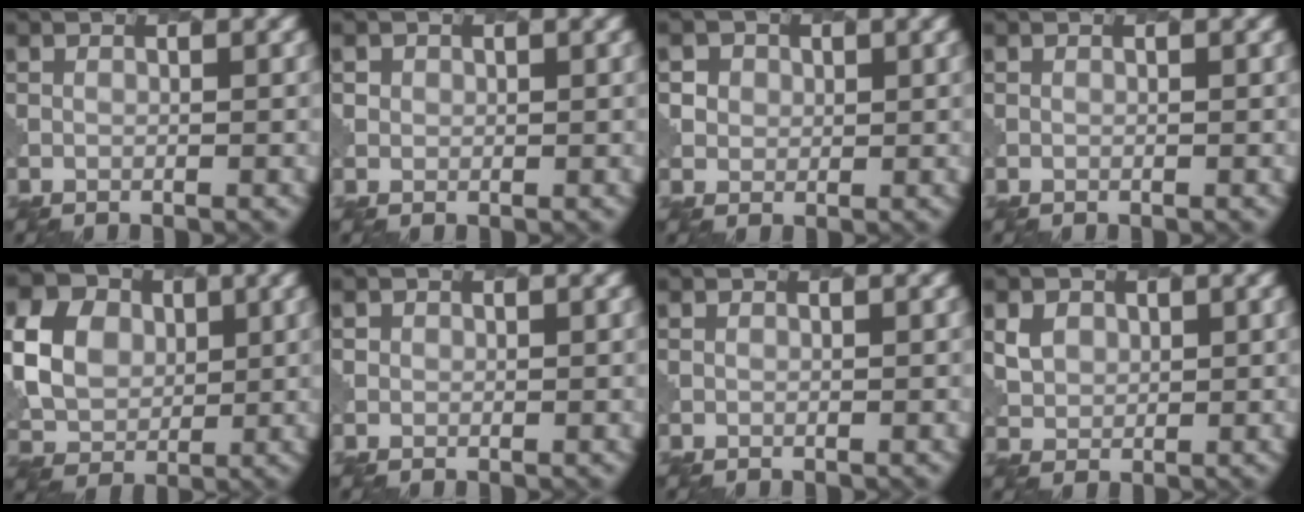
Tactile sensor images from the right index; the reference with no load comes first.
{"total": 1.1, "force": [0.5, 1.0, -0.1], "torque": [0.008, -0.002, 0.005]}
{"total": 3.4, "force": [1.8, 2.7, 0.8], "torque": [-0.017, 0.008, 0.023]}
{"total": 0.0}
{"total": 7.9, "force": [1.5, 6.5, 4.3], "torque": [-0.113, 0.013, 0.017]}
{"total": 0.9, "force": [0.3, 0.8, -0.1], "torque": [0.011, -0.002, 0.002]}
{"total": 0.0}
{"total": 2.6, "force": [1.3, 2.1, 0.9], "torque": [-0.023, 0.003, 0.020]}